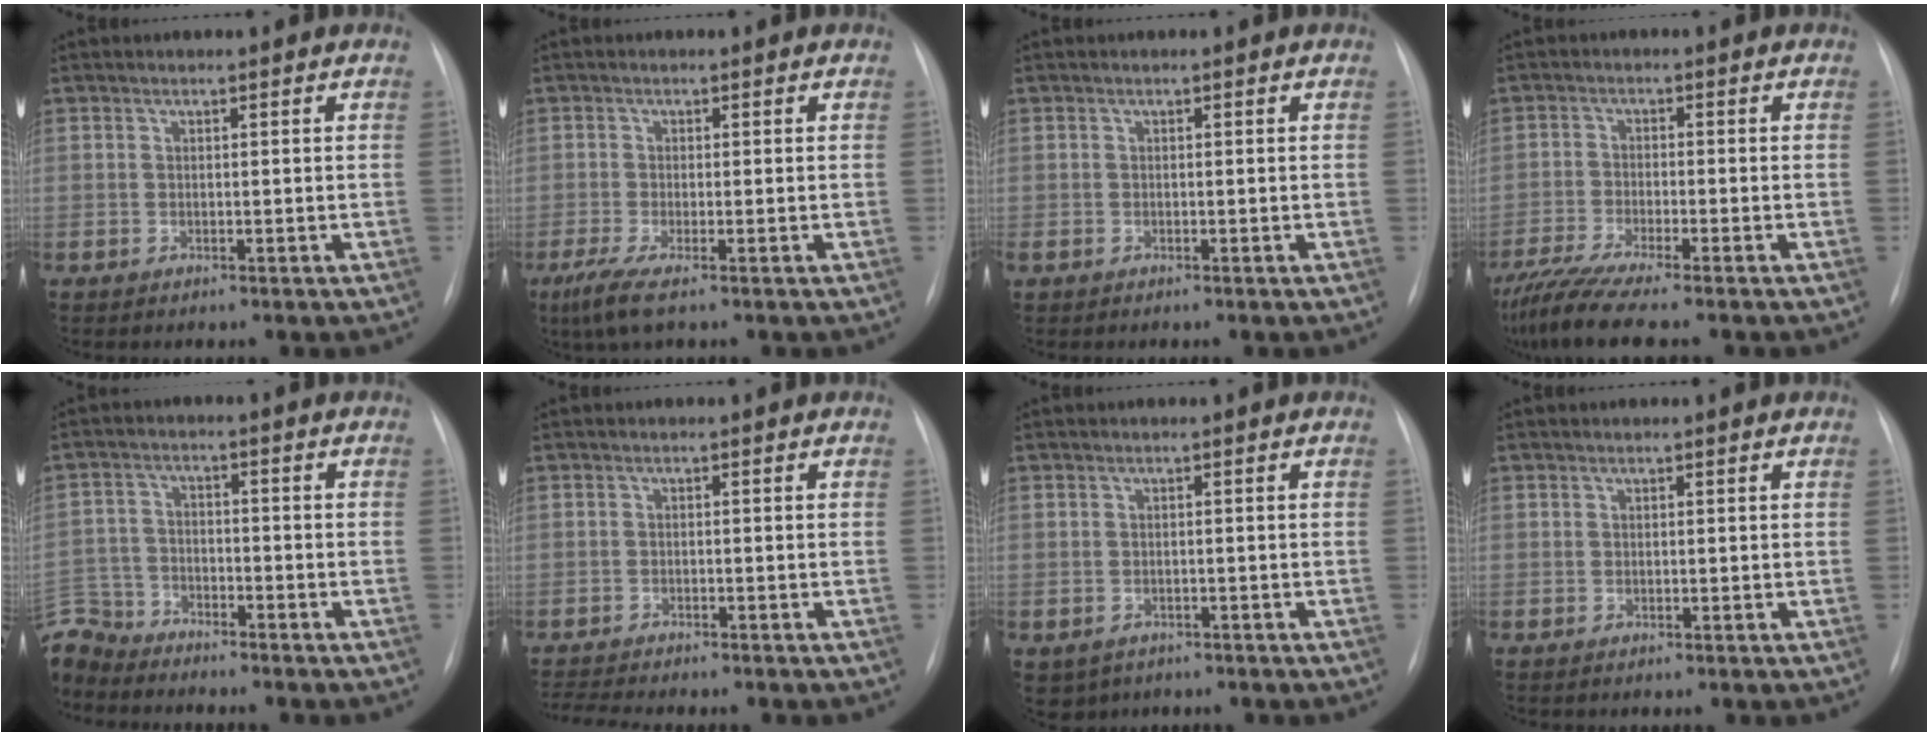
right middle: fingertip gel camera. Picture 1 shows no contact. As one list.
[{"total": 3.8, "force": [-2.2, 0.4, 3.0], "torque": [-0.070, -0.015, -0.043]}, {"total": 1.0, "force": [-0.7, 0.6, 0.4], "torque": [-0.009, 0.000, -0.008]}, {"total": 9.4, "force": [-7.9, -0.4, 4.9], "torque": [-0.089, -0.024, -0.133]}, {"total": 9.8, "force": [-9.1, 3.5, 1.1], "torque": [-0.039, 0.007, -0.175]}, {"total": 7.4, "force": [-6.7, 0.8, 2.9], "torque": [-0.045, -0.007, -0.101]}, {"total": 3.9, "force": [-2.6, 2.8, 0.7], "torque": [-0.007, 0.005, -0.031]}, {"total": 0.0}]